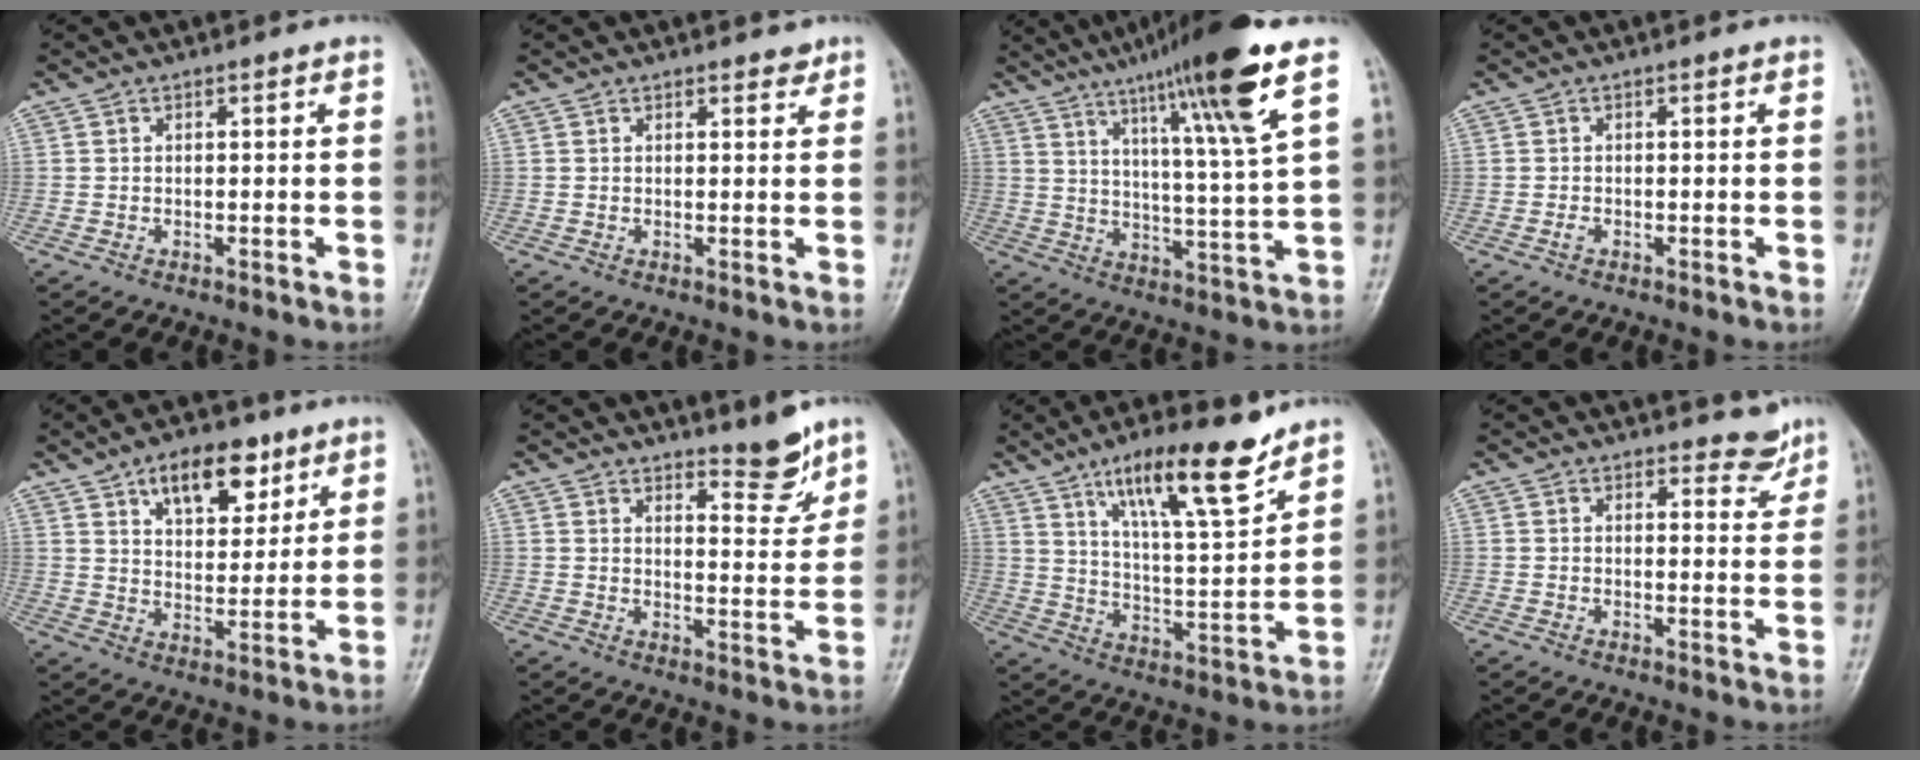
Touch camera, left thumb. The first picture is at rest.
{"total": 1.4, "force": [1.2, 0.6, 0.4], "torque": [0.003, -0.008, 0.013]}
{"total": 17.6, "force": [10.1, 0.3, 14.4], "torque": [-0.225, -0.041, 0.158]}
{"total": 0.6, "force": [-0.3, 0.4, 0.4], "torque": [-0.009, -0.001, -0.006]}
{"total": 11.5, "force": [6.5, 6.1, 7.2], "torque": [-0.080, -0.033, 0.106]}
{"total": 6.4, "force": [5.3, 1.5, 3.2], "torque": [-0.030, -0.052, 0.082]}
{"total": 15.6, "force": [10.4, 3.4, 11.2], "torque": [-0.170, -0.059, 0.183]}
{"total": 3.8, "force": [3.4, 1.6, 0.7], "torque": [0.009, -0.030, 0.038]}